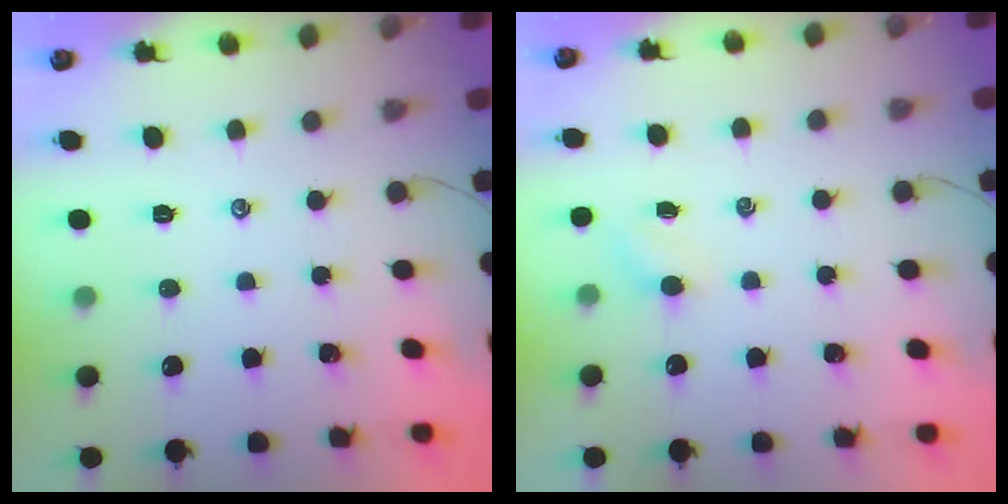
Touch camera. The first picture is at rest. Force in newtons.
{"total": 2.7, "press": 2.6, "slide": 0.8}